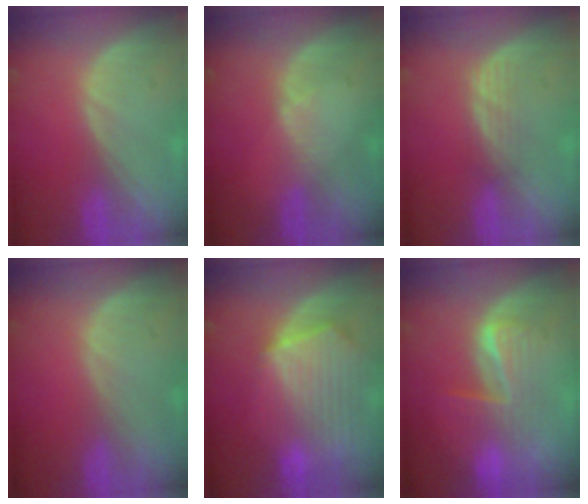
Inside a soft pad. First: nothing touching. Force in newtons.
{"total": 1.1, "press": 1.1, "slide": 0.2}
{"total": 3.0, "press": 2.6, "slide": 1.5}
{"total": 0.0}
{"total": 10.5, "press": 9.2, "slide": 5.1}
{"total": 6.3, "press": 6.1, "slide": 1.5}